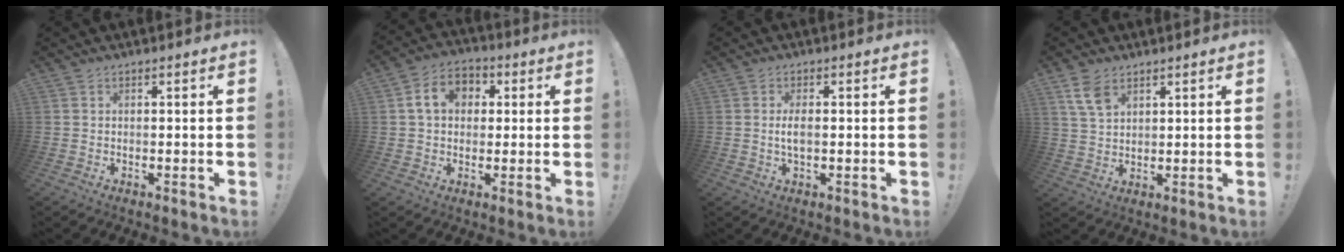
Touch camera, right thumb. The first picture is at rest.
{"total": 9.7, "force": [2.0, 7.6, 5.7], "torque": [-0.085, 0.012, 0.041]}
{"total": 3.3, "force": [-0.2, 1.2, 3.1], "torque": [-0.056, -0.004, -0.007]}
{"total": 7.0, "force": [4.0, 4.1, 4.0], "torque": [-0.066, -0.015, 0.078]}